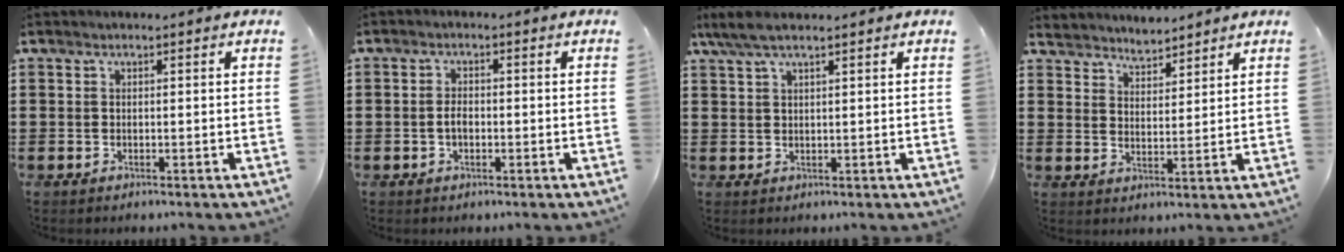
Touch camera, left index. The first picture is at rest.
{"total": 2.1, "force": [-0.4, 1.2, 1.7], "torque": [-0.043, 0.001, -0.011]}
{"total": 3.8, "force": [2.5, 0.6, 2.7], "torque": [-0.056, 0.004, 0.048]}
{"total": 3.6, "force": [3.5, 0.4, -0.6], "torque": [-0.002, -0.013, 0.066]}